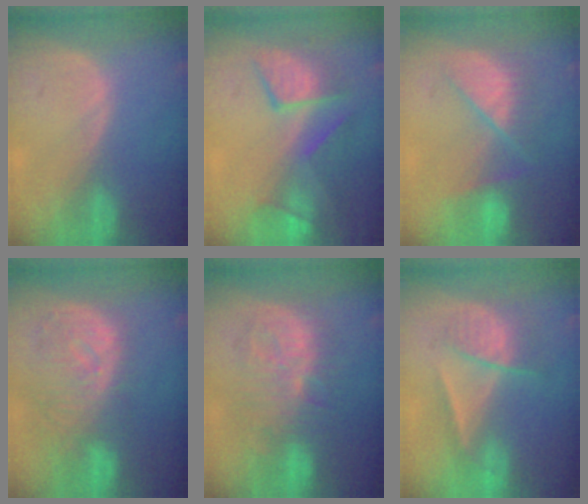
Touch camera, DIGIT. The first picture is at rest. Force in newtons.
{"total": 9.5, "press": 8.4, "slide": 4.5}
{"total": 7.2, "press": 7.1, "slide": 0.6}
{"total": 11.0, "press": 9.7, "slide": 5.3}
{"total": 9.6, "press": 9.6, "slide": 0.2}
{"total": 7.2, "press": 6.1, "slide": 3.9}